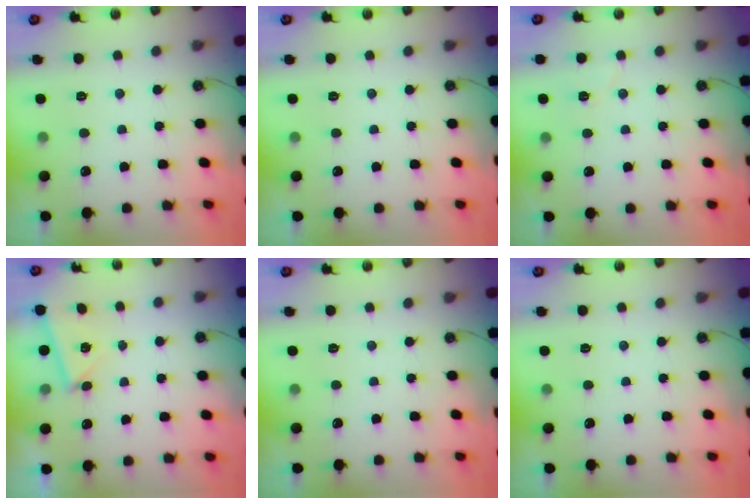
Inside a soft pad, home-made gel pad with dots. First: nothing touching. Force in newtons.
{"total": 0.0}
{"total": 5.8, "press": 5.2, "slide": 2.7}
{"total": 3.0, "press": 2.8, "slide": 1.3}
{"total": 0.0}
{"total": 0.0}